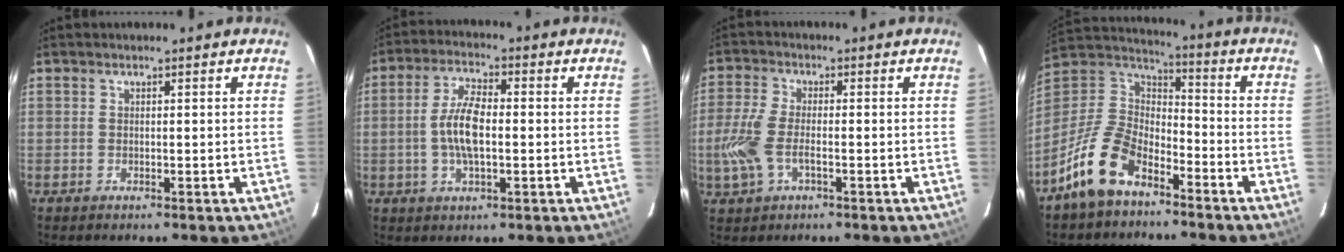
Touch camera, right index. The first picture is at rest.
{"total": 7.8, "force": [-0.8, 3.0, 7.2], "torque": [-0.145, 0.008, -0.016]}
{"total": 7.7, "force": [-2.2, 3.6, 6.5], "torque": [-0.153, -0.002, -0.044]}
{"total": 14.8, "force": [-9.3, 7.8, 8.4], "torque": [-0.189, 0.015, -0.175]}